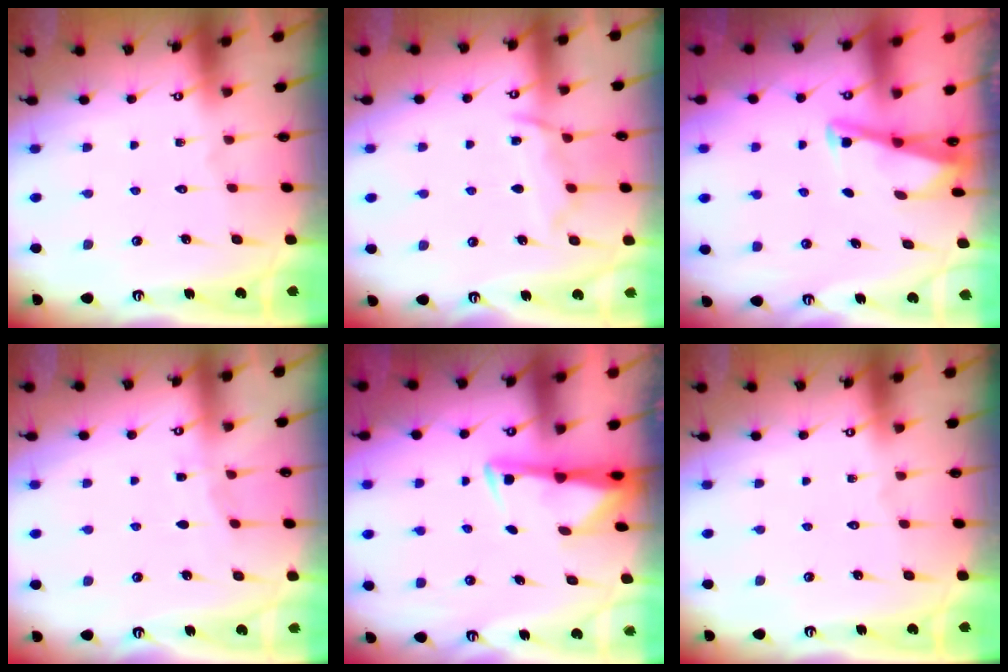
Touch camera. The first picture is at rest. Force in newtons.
{"total": 9.6, "press": 9.6, "slide": 1.1}
{"total": 3.0, "press": 3.0, "slide": 0.3}
{"total": 3.6, "press": 3.5, "slide": 0.5}
{"total": 2.8, "press": 2.7, "slide": 0.6}
{"total": 0.0}